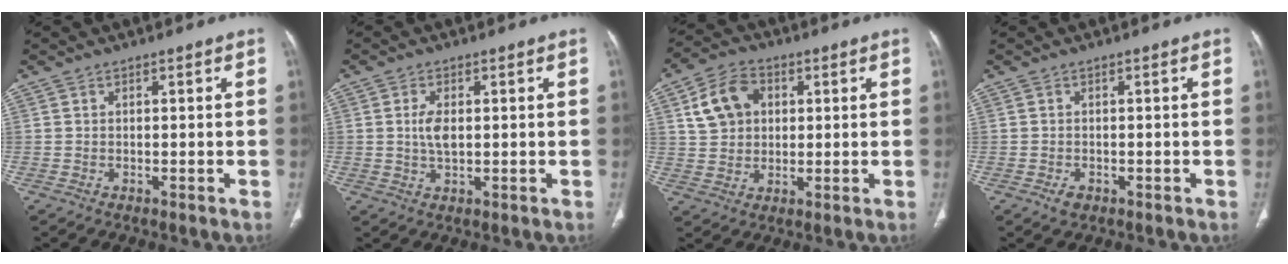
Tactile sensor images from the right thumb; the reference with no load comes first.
{"total": 3.8, "force": [0.4, 2.0, 3.2], "torque": [-0.065, -0.001, 0.009]}
{"total": 9.5, "force": [2.8, 7.3, 5.4], "torque": [-0.083, 0.008, 0.051]}
{"total": 1.7, "force": [-0.8, 1.2, 0.9], "torque": [-0.015, 0.001, -0.009]}